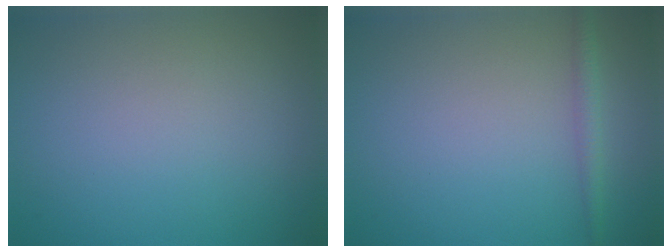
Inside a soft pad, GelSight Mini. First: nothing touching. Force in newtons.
{"total": 1.4, "press": 1.4, "slide": 0.1}